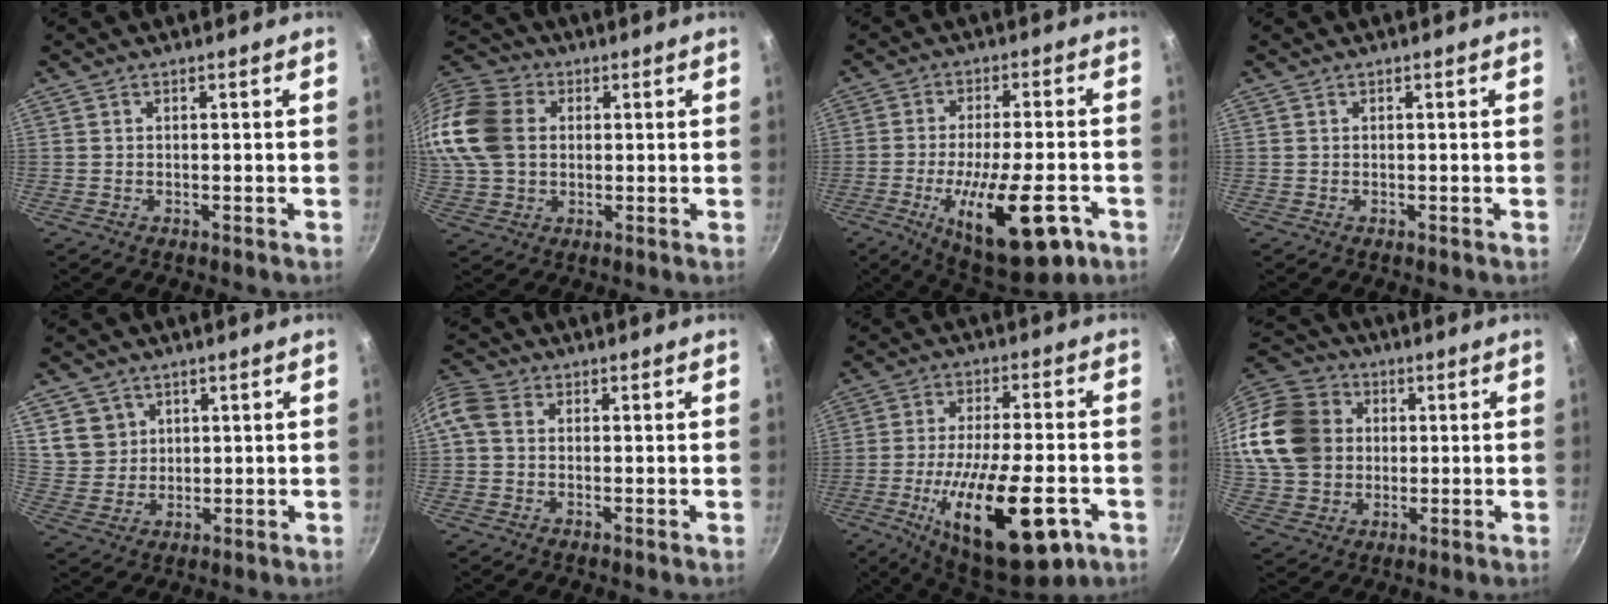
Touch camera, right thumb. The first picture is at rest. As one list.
[{"total": 21.2, "force": [3.1, 16.6, 12.7], "torque": [-0.296, 0.035, 0.048]}, {"total": 18.5, "force": [-7.4, 6.2, 15.8], "torque": [-0.234, 0.009, -0.107]}, {"total": 0.0}, {"total": 6.4, "force": [2.7, 5.6, 1.3], "torque": [0.004, -0.003, 0.059]}, {"total": 8.0, "force": [0.9, 6.3, 4.9], "torque": [-0.116, 0.027, 0.001]}, {"total": 22.7, "force": [-8.7, 8.0, 19.3], "torque": [-0.297, 0.012, -0.132]}, {"total": 21.1, "force": [3.0, 17.8, 10.8], "torque": [-0.219, 0.032, 0.060]}]